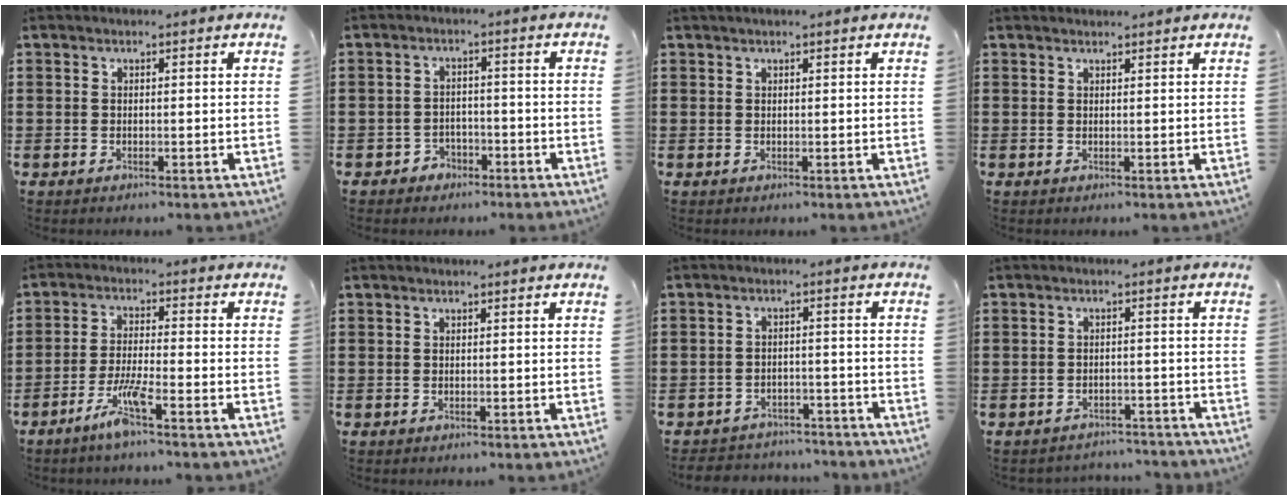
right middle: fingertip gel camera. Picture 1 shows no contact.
{"total": 2.3, "force": [-1.9, 1.2, 0.1], "torque": [-0.011, 0.002, -0.043]}
{"total": 0.6, "force": [0.5, 0.2, 0.2], "torque": [-0.005, 0.002, 0.009]}
{"total": 0.9, "force": [0.9, 0.1, 0.0], "torque": [0.005, -0.003, 0.016]}
{"total": 5.5, "force": [-3.6, 0.4, 4.2], "torque": [-0.088, -0.009, -0.067]}
{"total": 0.0}
{"total": 3.3, "force": [-3.2, 0.7, -0.3], "torque": [-0.003, 0.002, -0.071]}
{"total": 2.4, "force": [-2.3, 0.4, -0.3], "torque": [-0.003, 0.003, -0.053]}